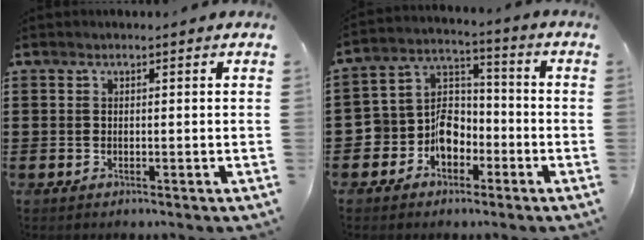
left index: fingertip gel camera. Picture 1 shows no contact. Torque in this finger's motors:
{"motor_torque": [1.30, 0.83, 0.39, 0.05]}